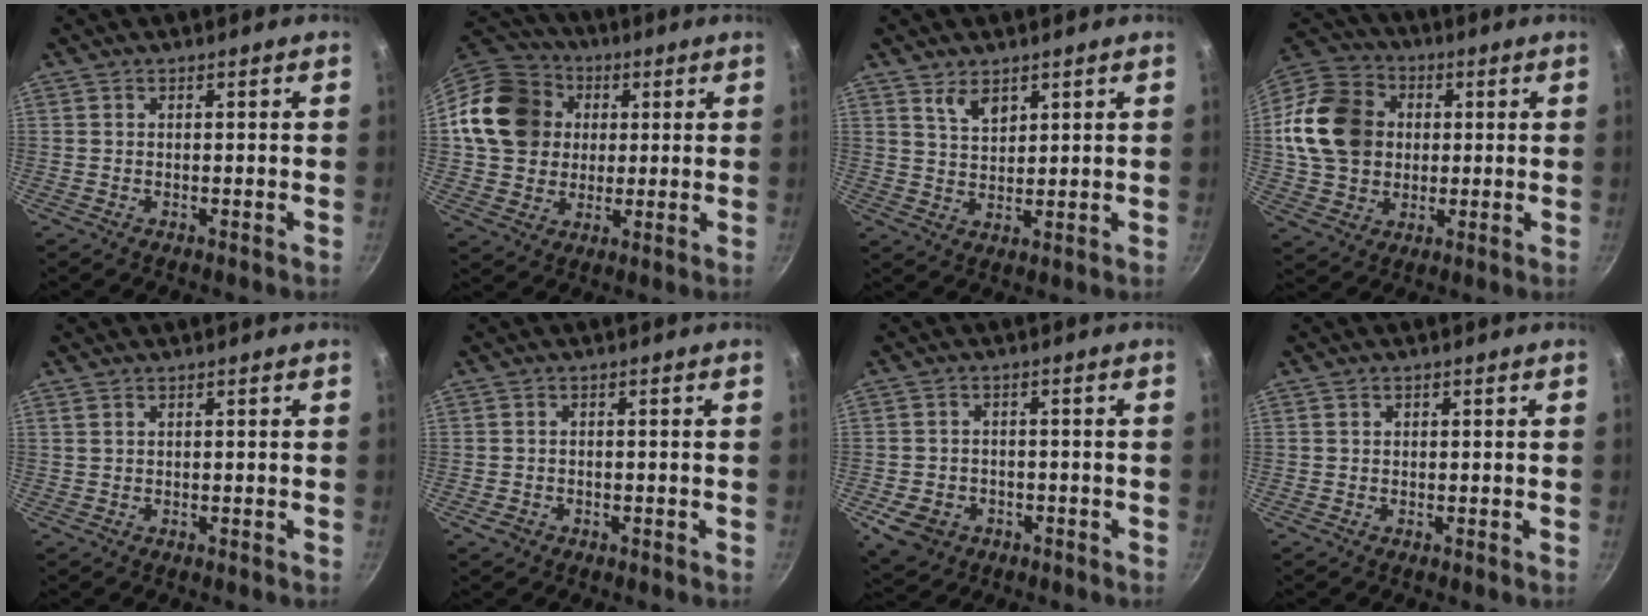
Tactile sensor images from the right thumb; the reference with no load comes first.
{"total": 17.2, "force": [3.0, 14.8, 8.3], "torque": [-0.135, 0.026, 0.051]}
{"total": 4.7, "force": [2.9, 2.5, 2.7], "torque": [-0.039, -0.023, 0.055]}
{"total": 17.6, "force": [2.0, 14.4, 9.8], "torque": [-0.163, 0.022, 0.034]}
{"total": 0.7, "force": [0.5, 0.4, 0.4], "torque": [-0.007, 0.000, 0.009]}
{"total": 1.8, "force": [-0.9, 1.4, 0.8], "torque": [-0.015, 0.008, -0.012]}
{"total": 7.0, "force": [-2.7, 5.4, 3.4], "torque": [-0.056, 0.017, -0.033]}
{"total": 0.7, "force": [0.2, 0.6, 0.4], "torque": [-0.003, 0.005, 0.004]}